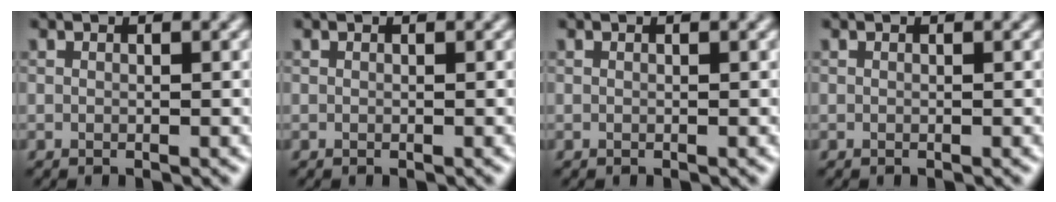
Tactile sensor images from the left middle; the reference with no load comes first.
{"total": 0.0}
{"total": 0.0}
{"total": 0.0}